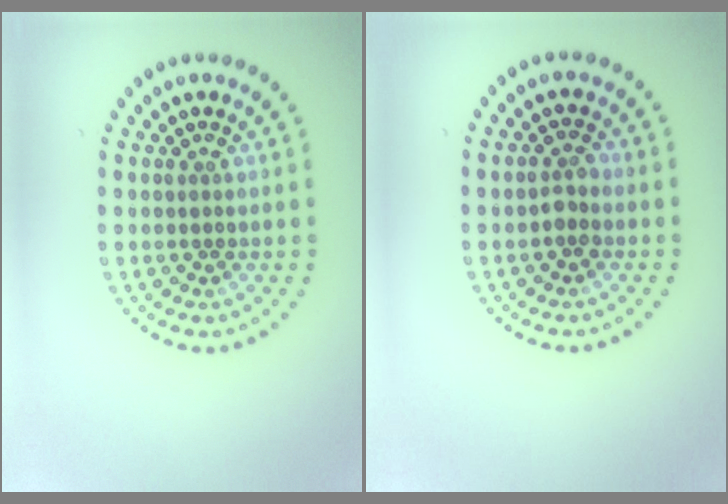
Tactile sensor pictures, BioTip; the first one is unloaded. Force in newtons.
{"total": 1.6, "press": 1.6, "slide": 0.4}